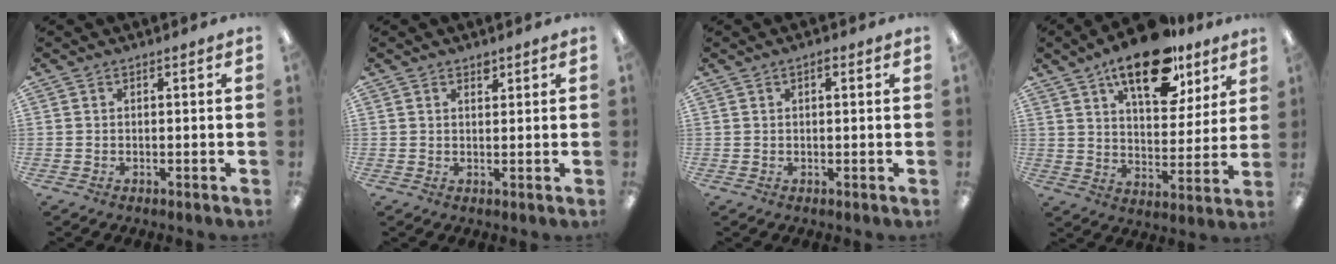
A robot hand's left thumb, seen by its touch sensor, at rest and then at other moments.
{"total": 1.7, "force": [1.3, 0.9, 0.7], "torque": [0.003, -0.006, 0.021]}
{"total": 1.5, "force": [0.8, 0.7, 1.1], "torque": [-0.016, 0.001, 0.011]}
{"total": 19.0, "force": [12.8, 8.4, 11.3], "torque": [-0.172, -0.060, 0.214]}